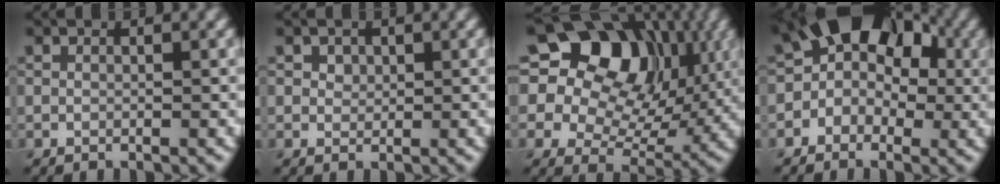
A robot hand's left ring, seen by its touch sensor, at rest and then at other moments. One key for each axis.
{"total": 1.3, "fx": 0.7, "fy": 1.0, "fz": 0.4, "tx": -0.007, "ty": -0.003, "tz": 0.012}
{"total": 16.7, "fx": 7.4, "fy": 12.1, "fz": 8.8, "tx": -0.176, "ty": 0.073, "tz": 0.115}
{"total": 8.2, "fx": 1.4, "fy": 6.3, "fz": 5.1, "tx": -0.030, "ty": 0.027, "tz": -0.015}